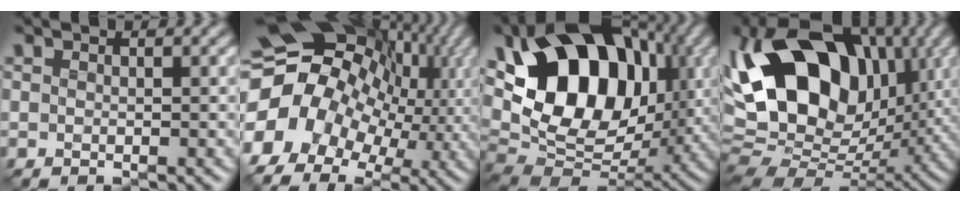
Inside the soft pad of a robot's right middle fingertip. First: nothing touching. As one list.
[{"total": 18.2, "force": [0.3, 14.8, 10.6], "torque": [-0.199, 0.003, -0.004]}, {"total": 15.6, "force": [3.7, 10.5, 11.0], "torque": [-0.185, 0.014, 0.059]}, {"total": 17.5, "force": [3.2, 11.3, 13.0], "torque": [-0.241, 0.024, 0.040]}]